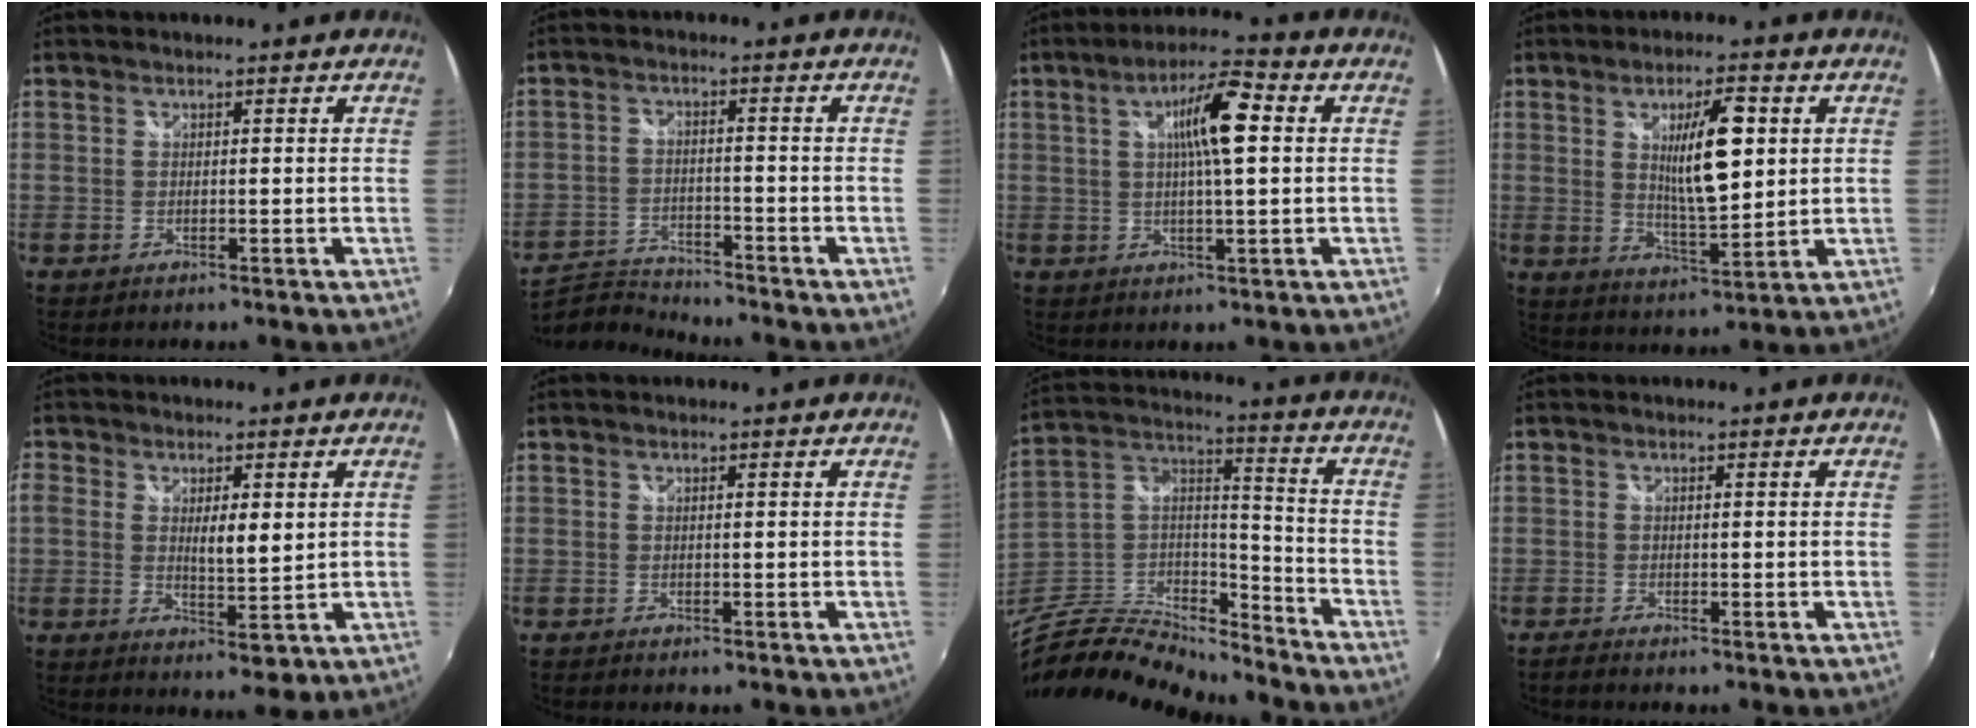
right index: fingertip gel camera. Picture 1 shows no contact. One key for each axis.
{"total": 8.3, "fx": -8.1, "fy": 1.7, "fz": 1.1, "tx": -0.048, "ty": 0.001, "tz": -0.153}
{"total": 9.3, "fx": 1.8, "fy": 1.7, "fz": 9.0, "tx": -0.154, "ty": 0.013, "tz": 0.029}
{"total": 10.1, "fx": 2.5, "fy": 2.9, "fz": 9.3, "tx": -0.148, "ty": -0.002, "tz": 0.046}
{"total": 5.9, "fx": 0.3, "fy": 2.3, "fz": 5.4, "tx": -0.101, "ty": -0.004, "tz": 0.004}
{"total": 0.8, "fx": -0.7, "fy": 0.3, "fz": 0.2, "tx": -0.007, "ty": -0.004, "tz": -0.013}
{"total": 23.2, "fx": -19.8, "fy": 7.0, "fz": 9.9, "tx": -0.219, "ty": 0.006, "tz": -0.348}
{"total": 1.5, "fx": -1.4, "fy": 0.2, "fz": 0.4, "tx": -0.011, "ty": -0.009, "tz": -0.028}